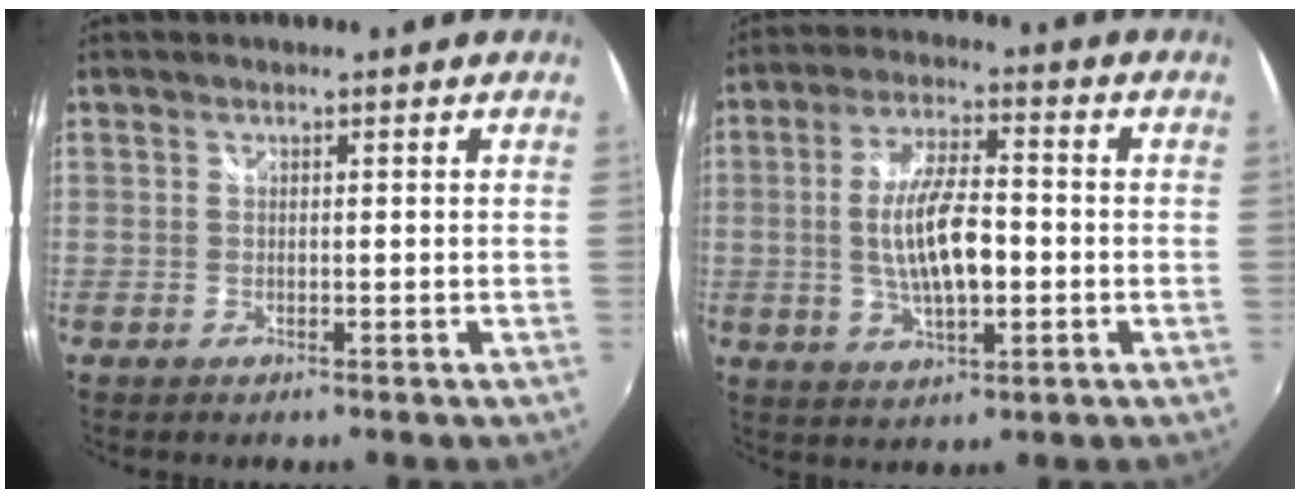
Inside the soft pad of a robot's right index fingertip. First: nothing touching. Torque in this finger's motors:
{"motor_torque": [1.89, 0.25, 0.64, 0.21]}